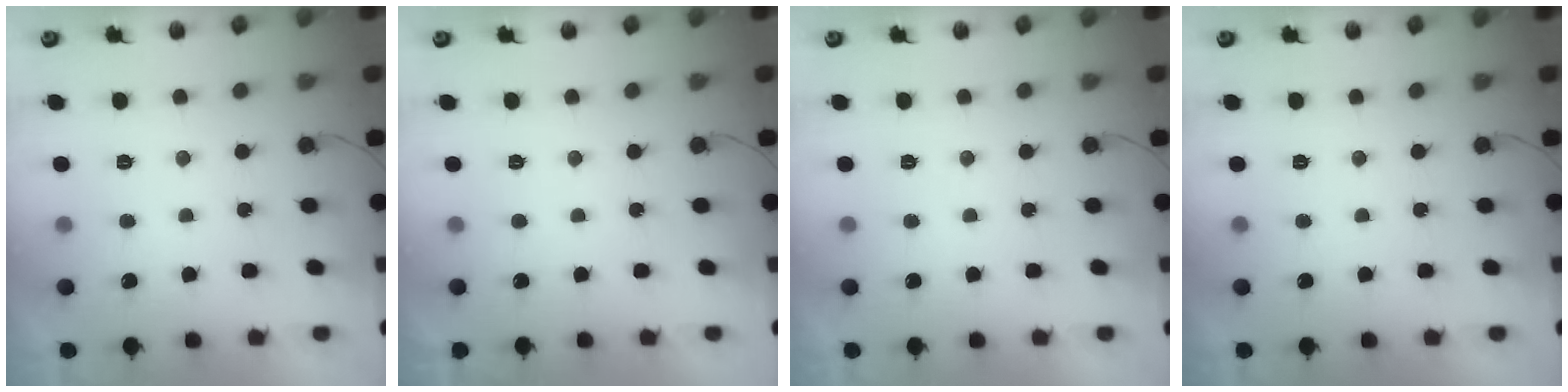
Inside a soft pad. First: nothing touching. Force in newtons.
{"total": 1.7, "press": 1.7, "slide": 0.0}
{"total": 0.0}
{"total": 0.0}